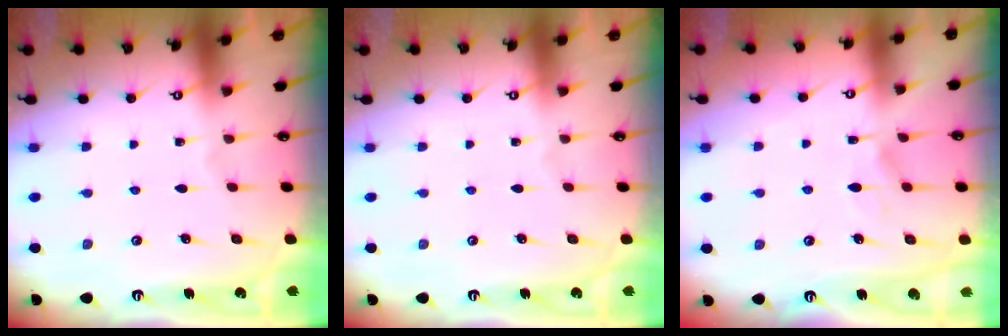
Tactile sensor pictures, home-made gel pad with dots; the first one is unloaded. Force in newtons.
{"total": 0.0}
{"total": 5.1, "press": 5.1, "slide": 0.5}